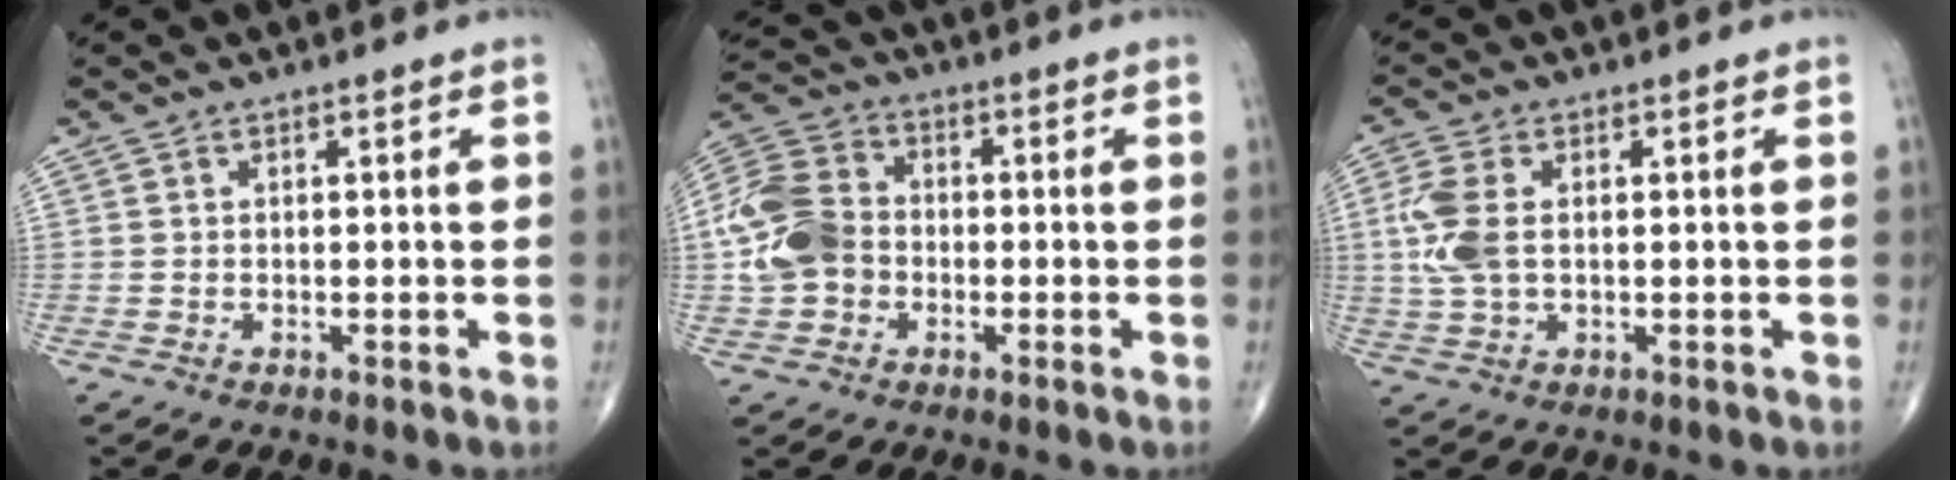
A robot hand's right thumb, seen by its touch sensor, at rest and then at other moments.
{"total": 11.3, "force": [-1.5, 9.0, 6.6], "torque": [-0.130, 0.031, -0.040]}
{"total": 6.9, "force": [0.5, 4.0, 5.6], "torque": [-0.146, 0.006, 0.009]}